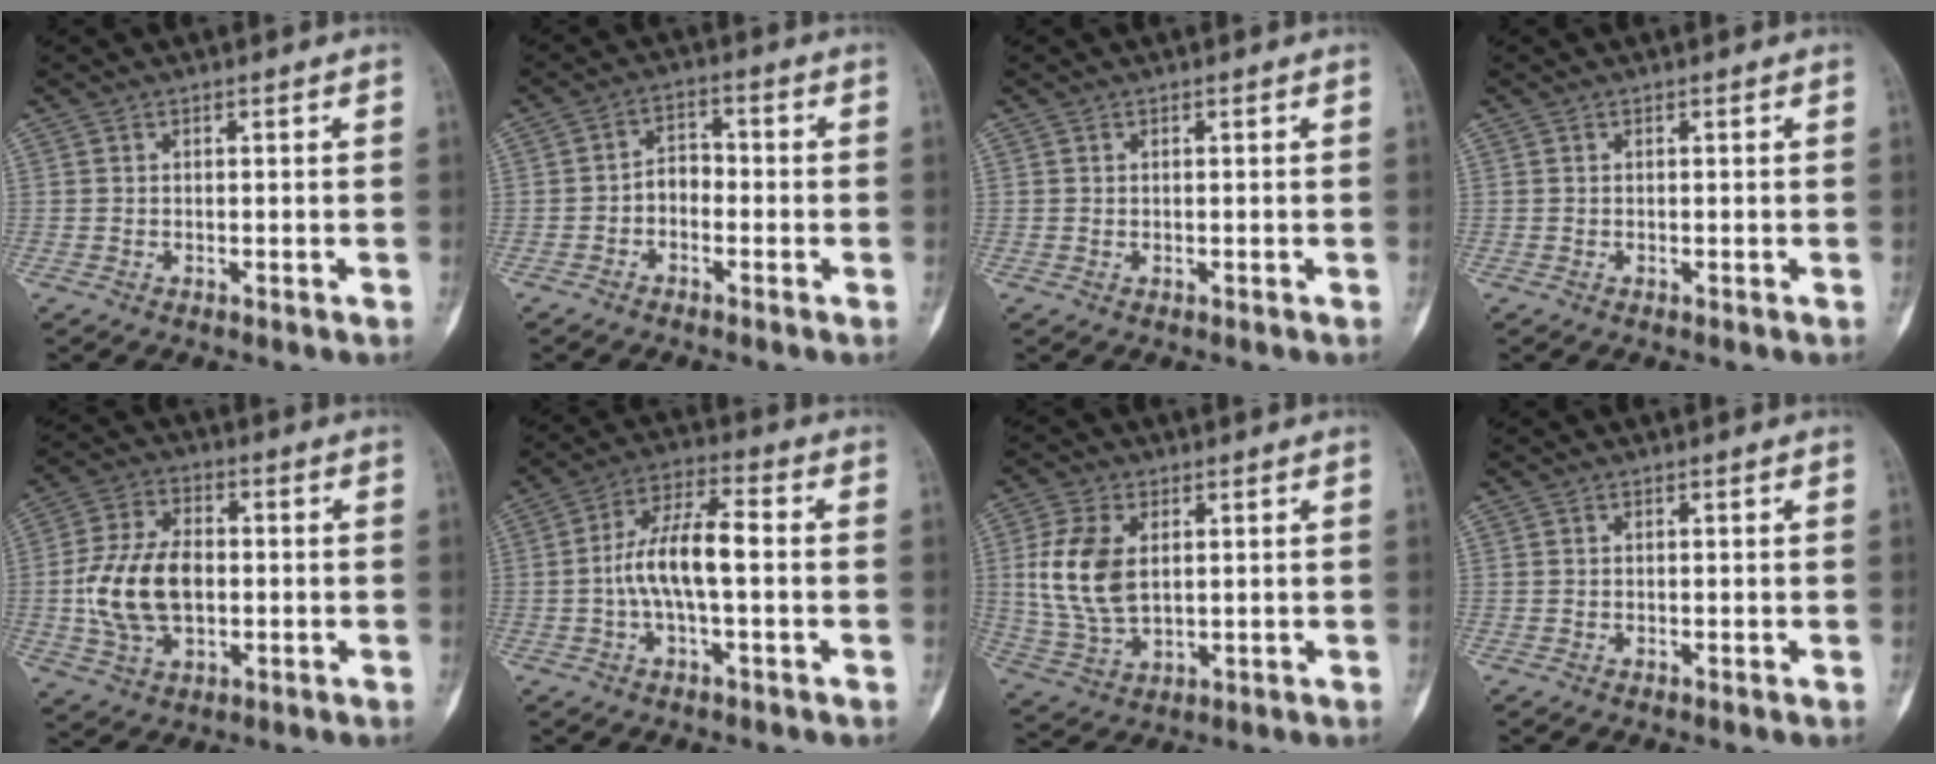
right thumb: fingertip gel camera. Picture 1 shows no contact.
{"total": 4.1, "force": [-1.4, 2.9, 2.5], "torque": [-0.025, 0.026, -0.035]}
{"total": 0.0}
{"total": 0.0}
{"total": 13.9, "force": [-0.9, 8.8, 10.7], "torque": [-0.198, 0.013, -0.012]}
{"total": 10.5, "force": [-0.9, 3.7, 9.8], "torque": [-0.197, 0.034, -0.021]}
{"total": 11.7, "force": [2.1, 7.0, 9.2], "torque": [-0.190, -0.008, 0.048]}
{"total": 0.0}